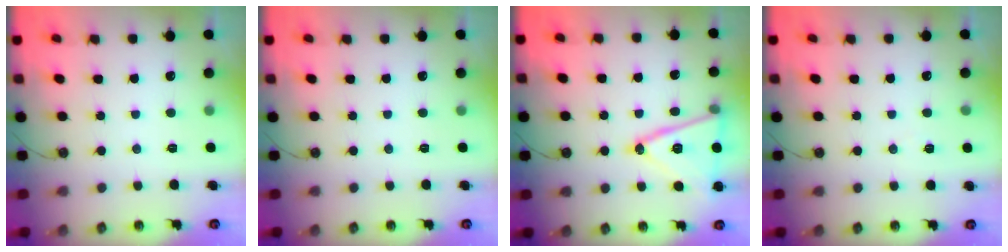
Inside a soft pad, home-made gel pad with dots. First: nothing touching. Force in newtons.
{"total": 0.0}
{"total": 17.6, "press": 17.3, "slide": 3.4}
{"total": 4.2, "press": 3.7, "slide": 1.9}